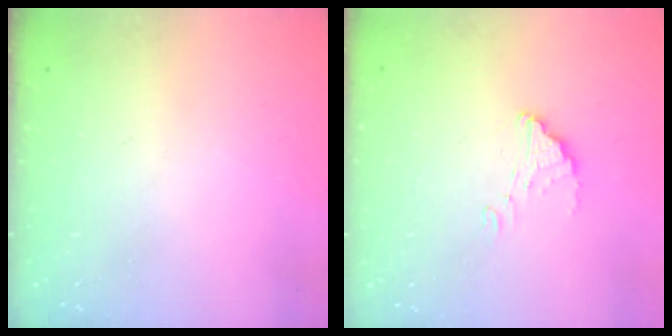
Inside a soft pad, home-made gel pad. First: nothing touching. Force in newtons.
{"total": 1.8, "press": 1.8, "slide": 0.0}